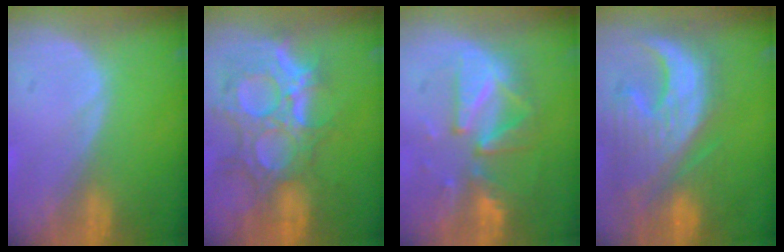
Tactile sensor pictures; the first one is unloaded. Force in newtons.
{"total": 12.1, "press": 10.8, "slide": 5.4}
{"total": 9.9, "press": 8.8, "slide": 4.7}
{"total": 12.4, "press": 11.2, "slide": 5.4}